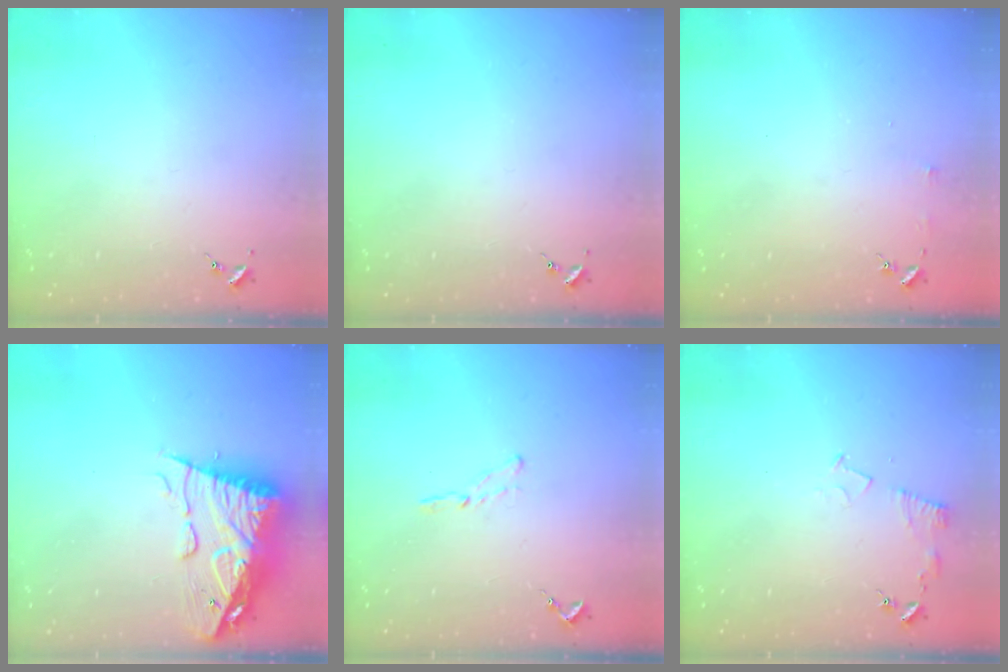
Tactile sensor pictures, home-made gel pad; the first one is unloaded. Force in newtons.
{"total": 0.0}
{"total": 3.0, "press": 3.0, "slide": 0.3}
{"total": 14.9, "press": 14.8, "slide": 1.2}
{"total": 3.5, "press": 3.5, "slide": 0.4}
{"total": 6.1, "press": 6.1, "slide": 0.7}